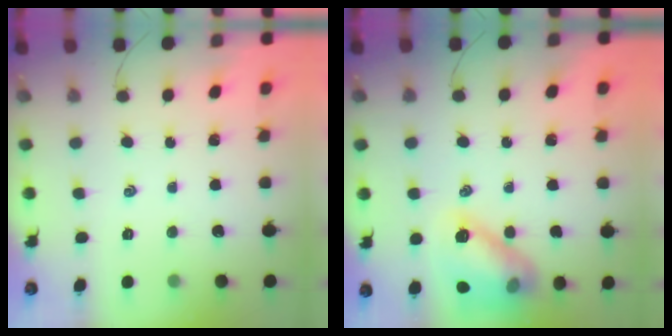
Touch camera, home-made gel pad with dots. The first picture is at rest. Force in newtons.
{"total": 13.9, "press": 13.9, "slide": 0.9}